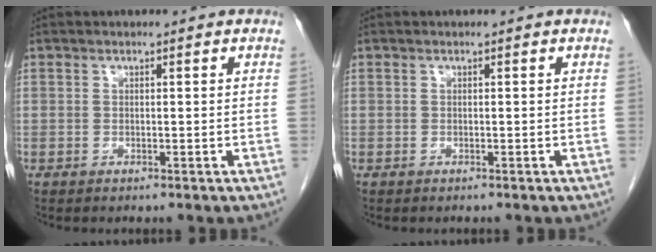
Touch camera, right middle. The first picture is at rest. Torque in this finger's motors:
{"motor_torque": [-0.13, 0.05, 0.03, 0.01]}